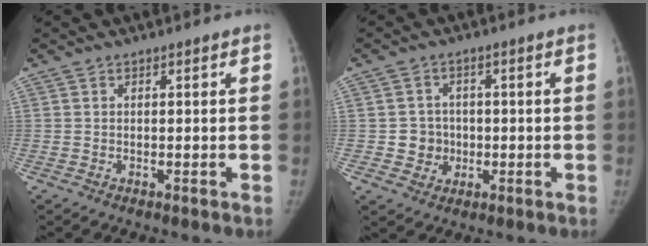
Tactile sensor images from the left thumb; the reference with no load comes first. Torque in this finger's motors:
{"motor_torque": [-0.60, 0.54, 0.23, -0.49, -0.03]}